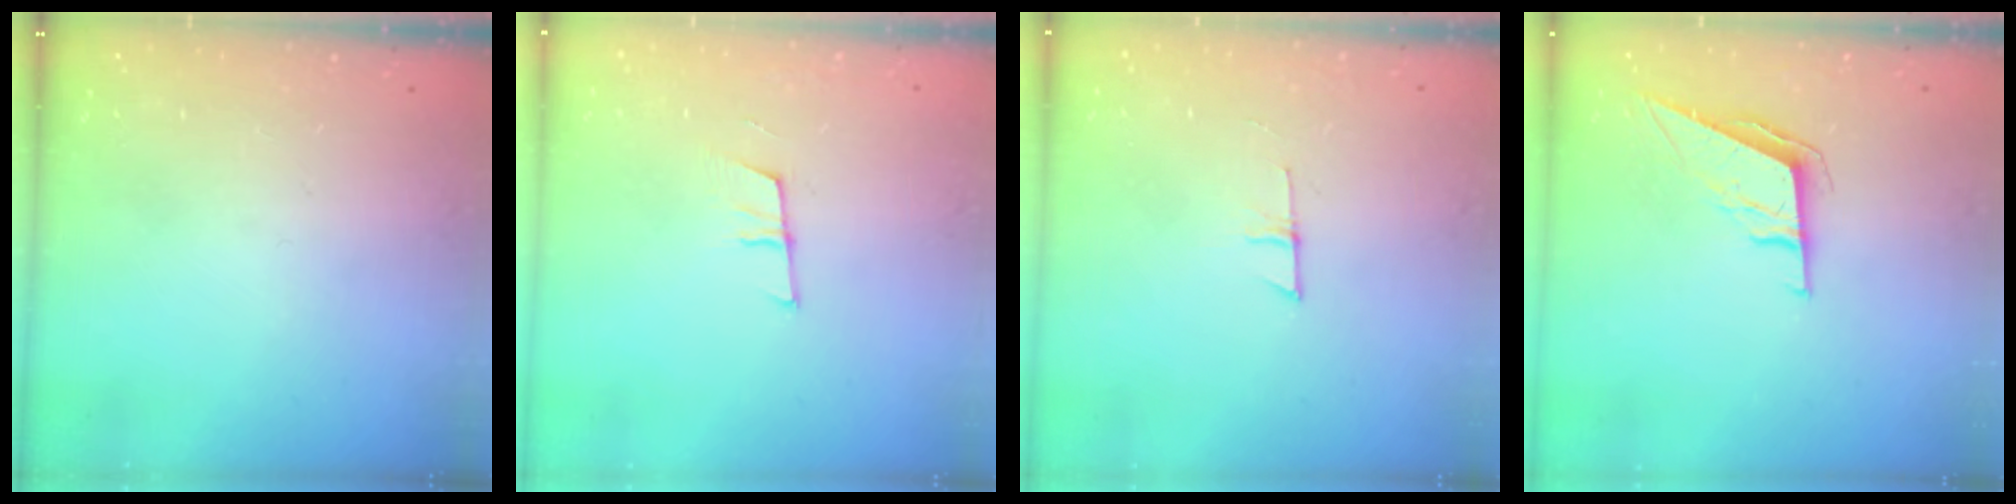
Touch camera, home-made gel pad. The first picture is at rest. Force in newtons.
{"total": 6.0, "press": 5.4, "slide": 2.5}
{"total": 4.7, "press": 4.7, "slide": 0.3}
{"total": 7.4, "press": 7.1, "slide": 2.2}